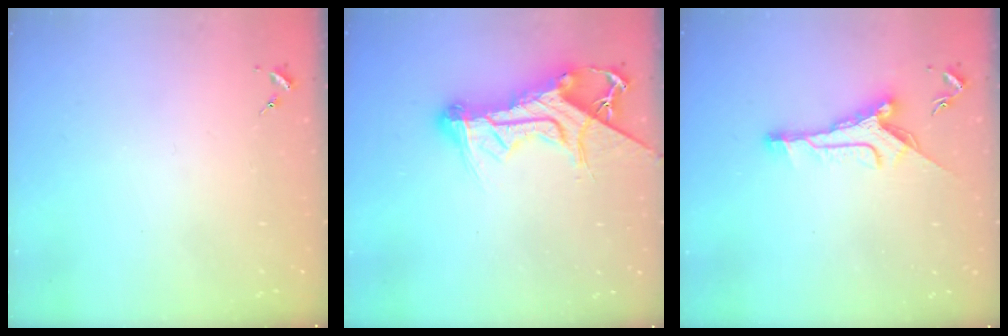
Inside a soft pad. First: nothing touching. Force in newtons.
{"total": 16.3, "press": 16.3, "slide": 1.3}
{"total": 10.0, "press": 10.0, "slide": 0.1}